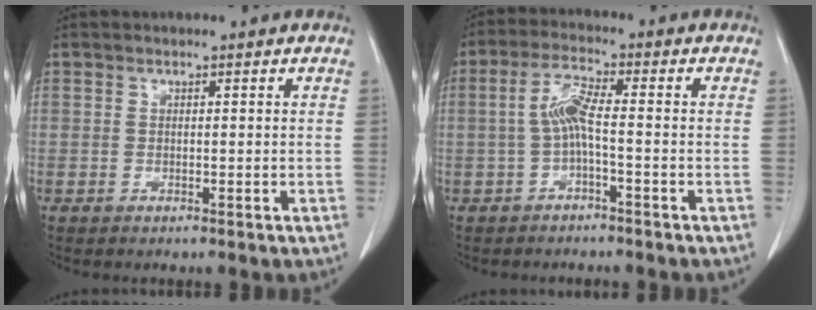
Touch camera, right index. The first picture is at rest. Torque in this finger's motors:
{"motor_torque": [0.47, -0.20, 0.25, 0.04]}